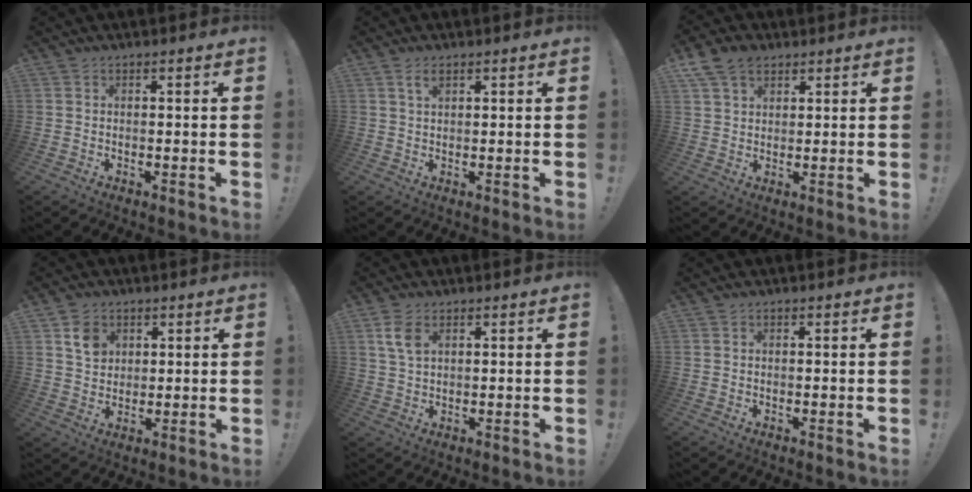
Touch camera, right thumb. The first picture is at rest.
{"total": 2.5, "force": [1.3, 0.9, 2.0], "torque": [-0.032, -0.001, 0.021]}
{"total": 8.2, "force": [4.8, 5.4, 3.8], "torque": [-0.063, -0.010, 0.094]}
{"total": 5.5, "force": [2.3, 4.7, 1.8], "torque": [-0.014, -0.005, 0.041]}
{"total": 5.4, "force": [2.4, 3.1, 3.7], "torque": [-0.072, -0.007, 0.044]}
{"total": 0.0}